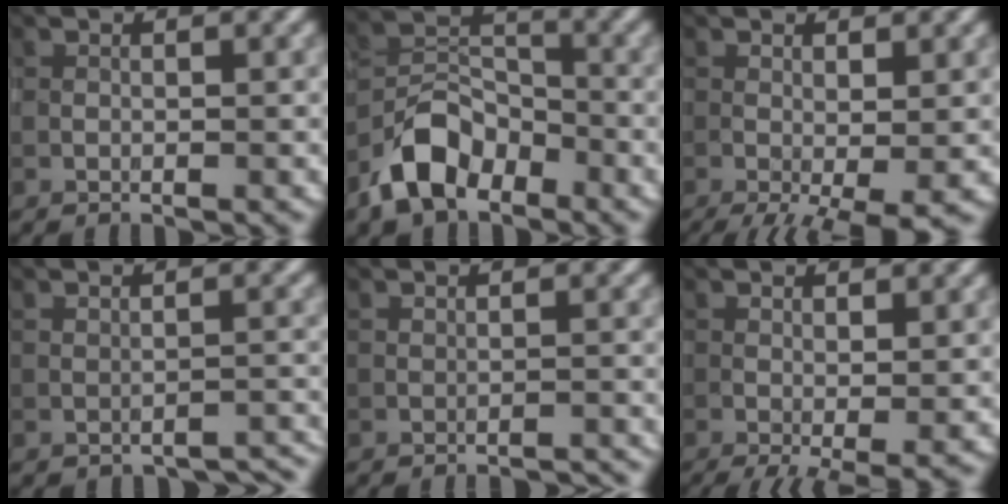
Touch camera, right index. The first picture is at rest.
{"total": 6.3, "force": [-3.8, 3.7, 3.3], "torque": [-0.057, 0.003, -0.081]}
{"total": 5.9, "force": [-2.5, 1.7, 5.0], "torque": [-0.084, -0.010, -0.033]}
{"total": 2.4, "force": [-2.3, 0.6, 0.5], "torque": [-0.003, 0.006, -0.028]}
{"total": 2.2, "force": [-2.1, 0.4, 0.6], "torque": [-0.004, 0.010, -0.031]}
{"total": 3.9, "force": [-1.6, 1.0, 3.4], "torque": [-0.054, -0.007, -0.023]}